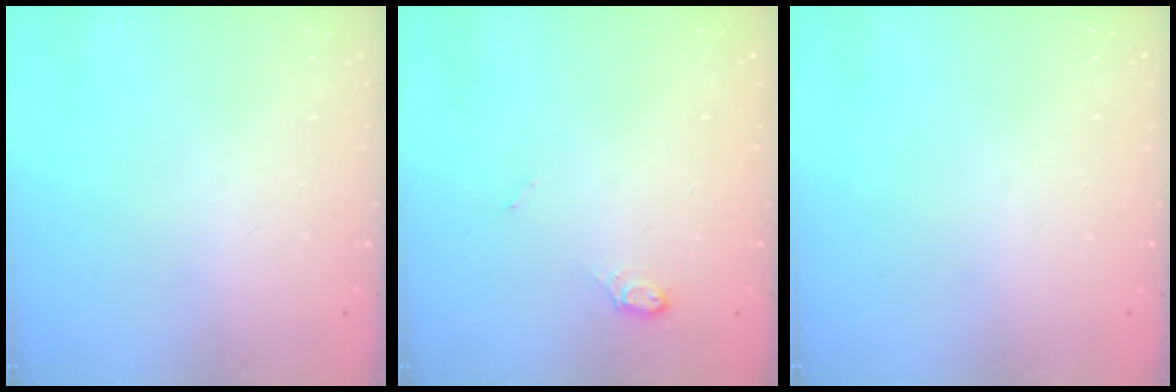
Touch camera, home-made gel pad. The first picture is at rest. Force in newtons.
{"total": 5.5, "press": 5.4, "slide": 0.6}
{"total": 0.0}